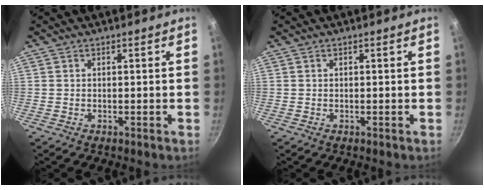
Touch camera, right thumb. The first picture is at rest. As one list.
[{"total": 0.0}]